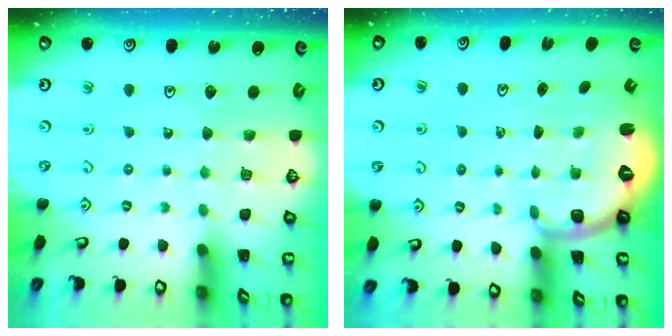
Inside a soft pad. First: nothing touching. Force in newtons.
{"total": 2.5, "press": 2.0, "slide": 1.6}